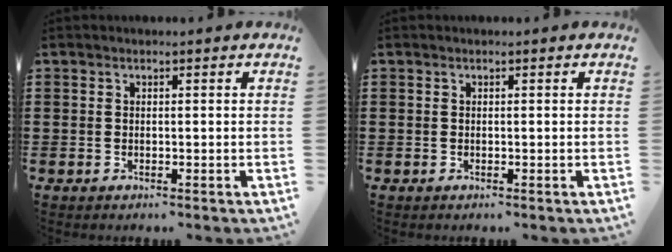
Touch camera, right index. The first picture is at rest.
{"total": 0.0}